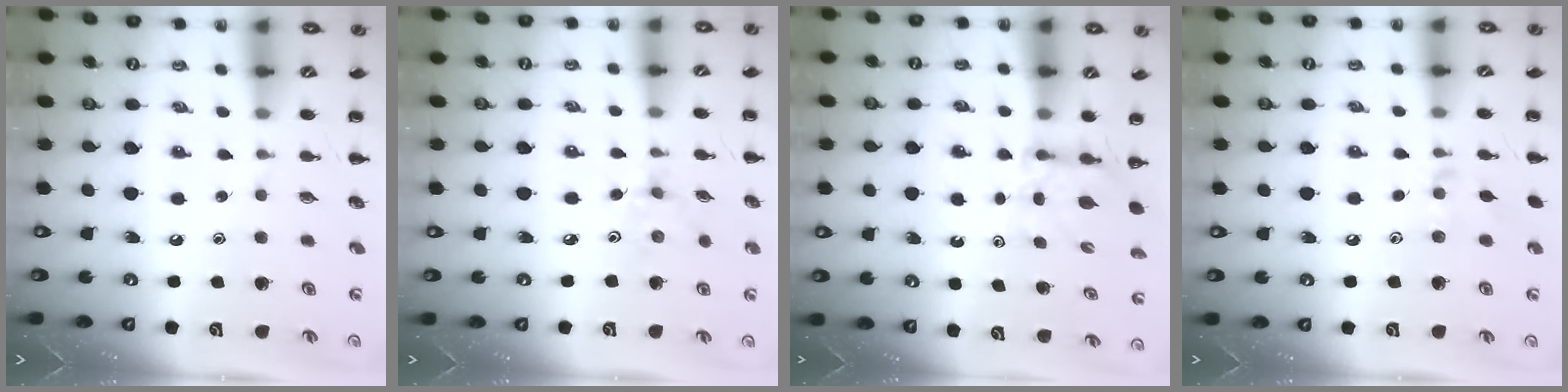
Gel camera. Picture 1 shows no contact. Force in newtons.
{"total": 2.9, "press": 2.7, "slide": 0.9}
{"total": 4.1, "press": 4.1, "slide": 0.5}
{"total": 7.0, "press": 6.7, "slide": 1.8}